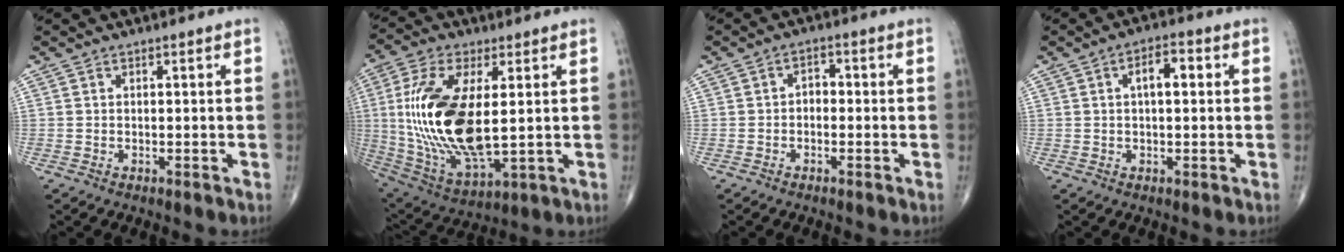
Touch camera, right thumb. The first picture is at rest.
{"total": 21.3, "force": [1.6, 9.2, 19.1], "torque": [-0.402, -0.019, 0.042]}
{"total": 2.4, "force": [-0.5, 1.7, 1.6], "torque": [-0.014, 0.013, -0.018]}
{"total": 4.9, "force": [1.0, 2.2, 4.3], "torque": [-0.064, 0.012, 0.011]}